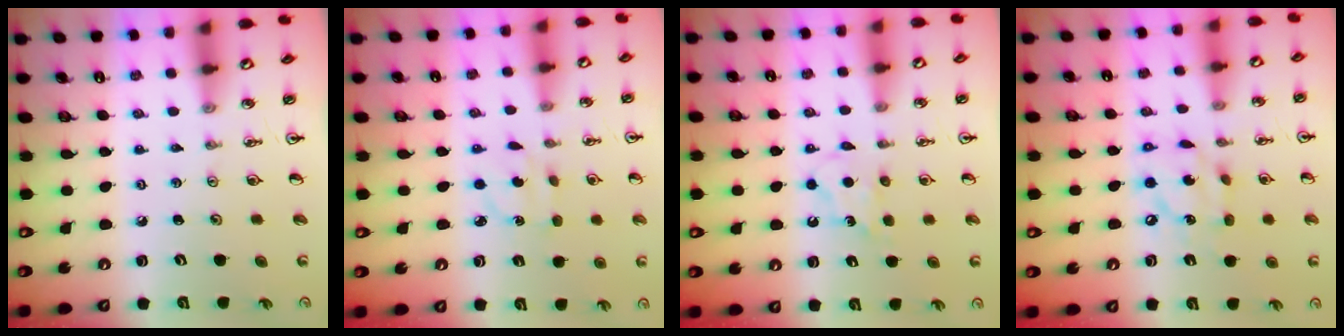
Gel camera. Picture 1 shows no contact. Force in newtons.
{"total": 3.7, "press": 3.7, "slide": 0.5}
{"total": 6.6, "press": 6.5, "slide": 1.4}
{"total": 10.6, "press": 10.6, "slide": 0.6}